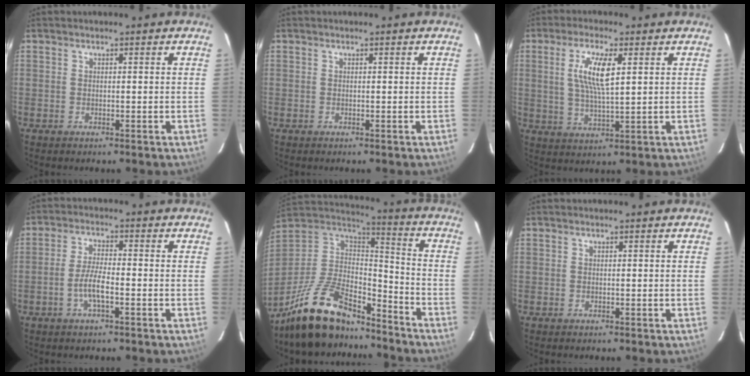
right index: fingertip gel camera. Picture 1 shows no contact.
{"total": 0.0}
{"total": 7.9, "force": [2.2, 1.6, 7.4], "torque": [-0.143, 0.000, 0.043]}
{"total": 4.9, "force": [-2.0, 1.0, 4.4], "torque": [-0.090, 0.000, -0.038]}
{"total": 22.5, "force": [-17.0, 8.6, 11.9], "torque": [-0.252, -0.006, -0.286]}
{"total": 0.0}